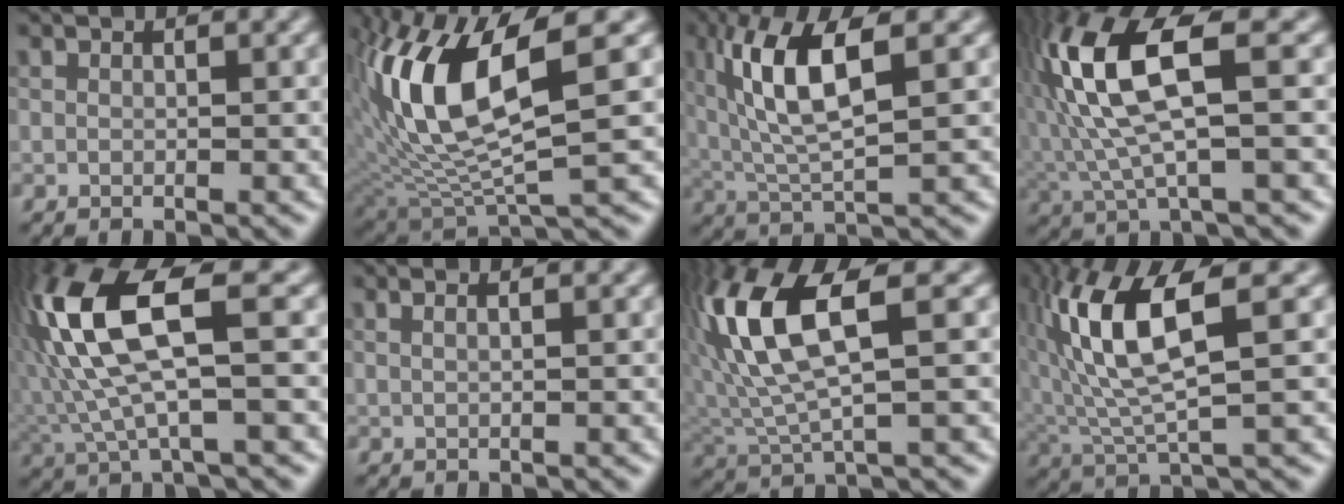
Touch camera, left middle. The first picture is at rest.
{"total": 10.8, "force": [2.2, 3.6, 9.9], "torque": [-0.211, 0.005, 0.045]}
{"total": 7.4, "force": [1.8, 2.3, 6.8], "torque": [-0.135, 0.008, 0.034]}
{"total": 9.4, "force": [1.0, 3.1, 8.8], "torque": [-0.189, 0.012, 0.019]}
{"total": 10.4, "force": [1.2, 3.6, 9.7], "torque": [-0.213, 0.013, 0.021]}
{"total": 1.5, "force": [0.6, 0.8, 1.2], "torque": [0.000, 0.004, -0.011]}
{"total": 9.1, "force": [1.8, 3.1, 8.4], "torque": [-0.180, 0.015, 0.033]}
{"total": 8.4, "force": [1.7, 2.6, 7.8], "torque": [-0.163, 0.009, 0.034]}